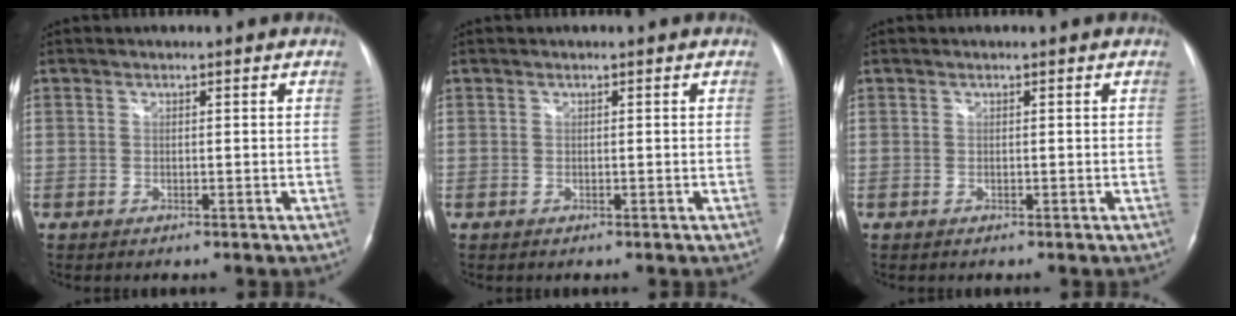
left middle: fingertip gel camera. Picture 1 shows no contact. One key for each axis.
{"total": 0.0}
{"total": 0.0}